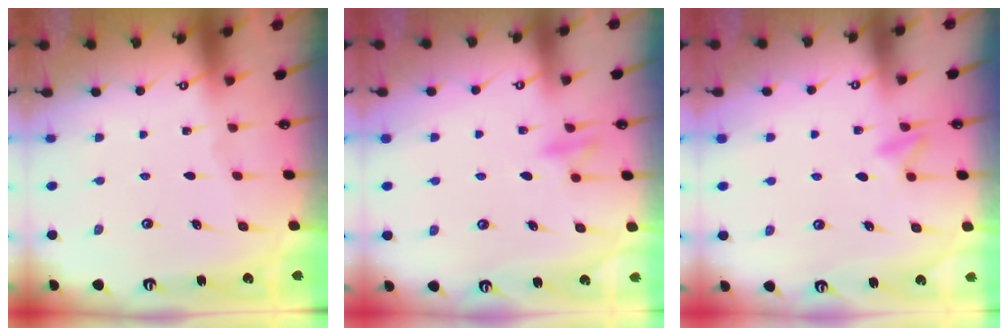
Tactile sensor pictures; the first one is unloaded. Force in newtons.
{"total": 8.9, "press": 8.9, "slide": 0.9}
{"total": 8.7, "press": 8.6, "slide": 1.1}